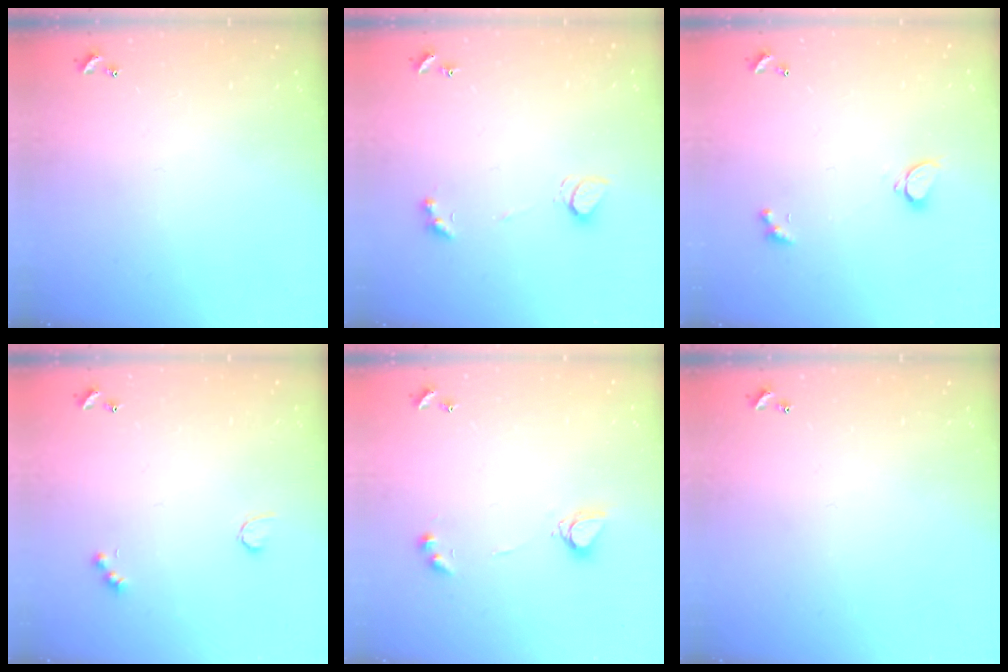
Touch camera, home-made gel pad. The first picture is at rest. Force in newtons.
{"total": 2.4, "press": 2.3, "slide": 0.6}
{"total": 2.2, "press": 2.0, "slide": 0.9}
{"total": 4.4, "press": 4.3, "slide": 0.9}
{"total": 4.9, "press": 4.9, "slide": 0.3}
{"total": 0.0}